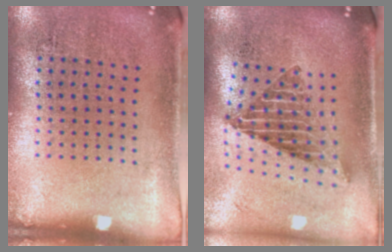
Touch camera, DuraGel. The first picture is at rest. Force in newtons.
{"total": 2.2, "press": 1.6, "slide": 1.6}